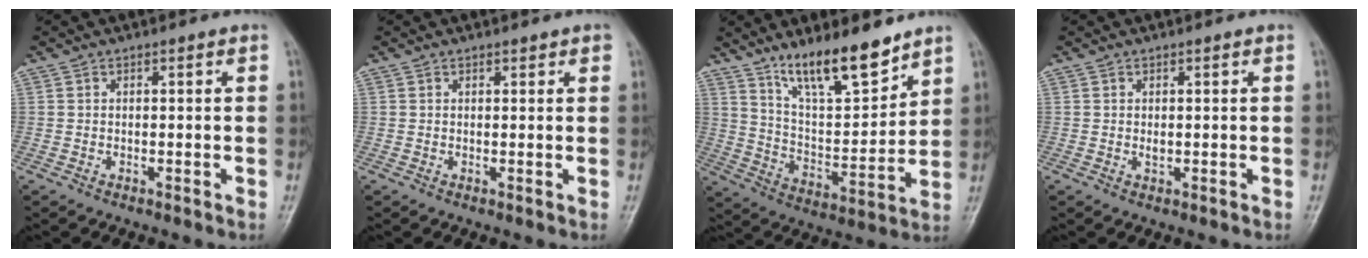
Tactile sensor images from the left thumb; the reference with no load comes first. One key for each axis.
{"total": 1.1, "fx": 0.8, "fy": 0.5, "fz": 0.5, "tx": 0.001, "ty": -0.003, "tz": 0.007}
{"total": 14.4, "fx": 10.8, "fy": 3.9, "fz": 8.6, "tx": -0.118, "ty": -0.075, "tz": 0.199}
{"total": 1.1, "fx": 0.3, "fy": 0.6, "fz": 0.9, "tx": -0.012, "ty": -0.002, "tz": 0.007}